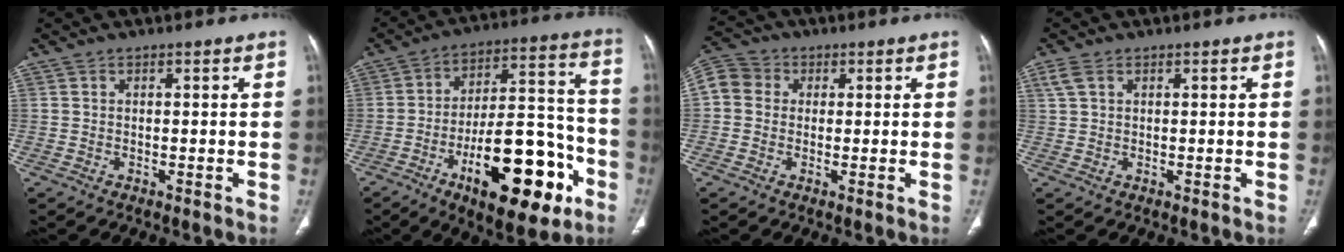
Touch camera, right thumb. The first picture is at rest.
{"total": 23.7, "force": [-10.3, 9.8, 18.9], "torque": [-0.266, 0.063, -0.147]}
{"total": 7.6, "force": [1.1, 6.8, 3.2], "torque": [-0.057, 0.020, 0.013]}
{"total": 2.8, "force": [1.4, 1.6, 1.8], "torque": [-0.047, 0.008, 0.036]}